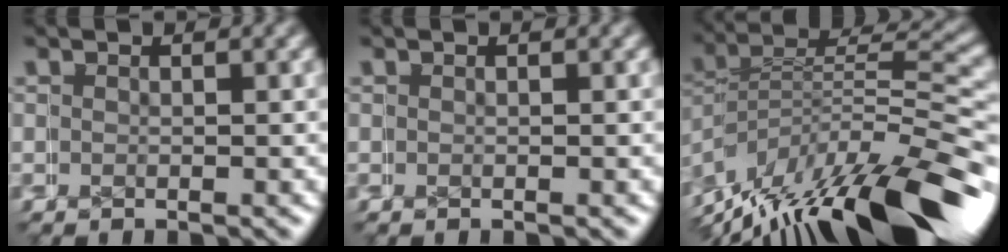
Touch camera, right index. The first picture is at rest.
{"total": 0.0}
{"total": 12.5, "force": [-6.1, 5.5, 9.4], "torque": [-0.165, -0.025, -0.075]}